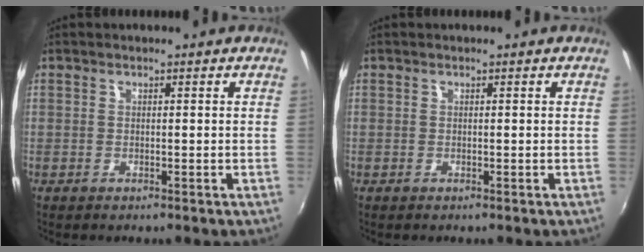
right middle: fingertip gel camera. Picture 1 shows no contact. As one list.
[{"total": 0.0}]